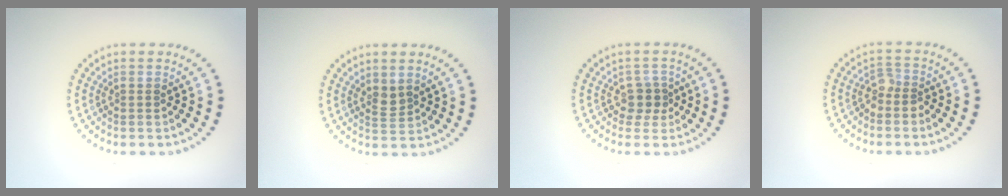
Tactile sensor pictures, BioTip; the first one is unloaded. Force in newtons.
{"total": 1.5, "press": 1.2, "slide": 1.0}
{"total": 1.8, "press": 1.4, "slide": 1.1}
{"total": 1.7, "press": 1.3, "slide": 1.1}